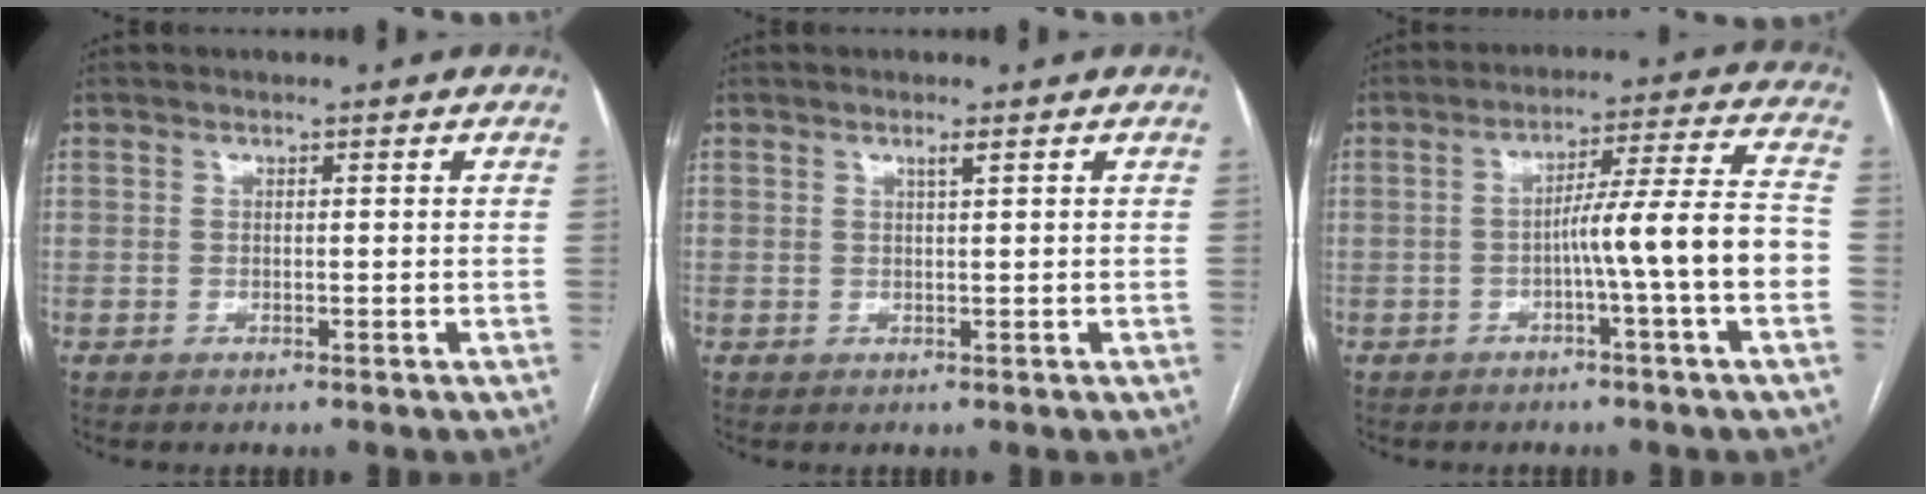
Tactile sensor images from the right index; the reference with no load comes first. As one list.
[{"total": 0.9, "force": [0.5, -0.2, 0.8], "torque": [-0.019, -0.002, 0.012]}, {"total": 10.4, "force": [-2.7, -1.1, 10.0], "torque": [-0.155, 0.019, -0.043]}]